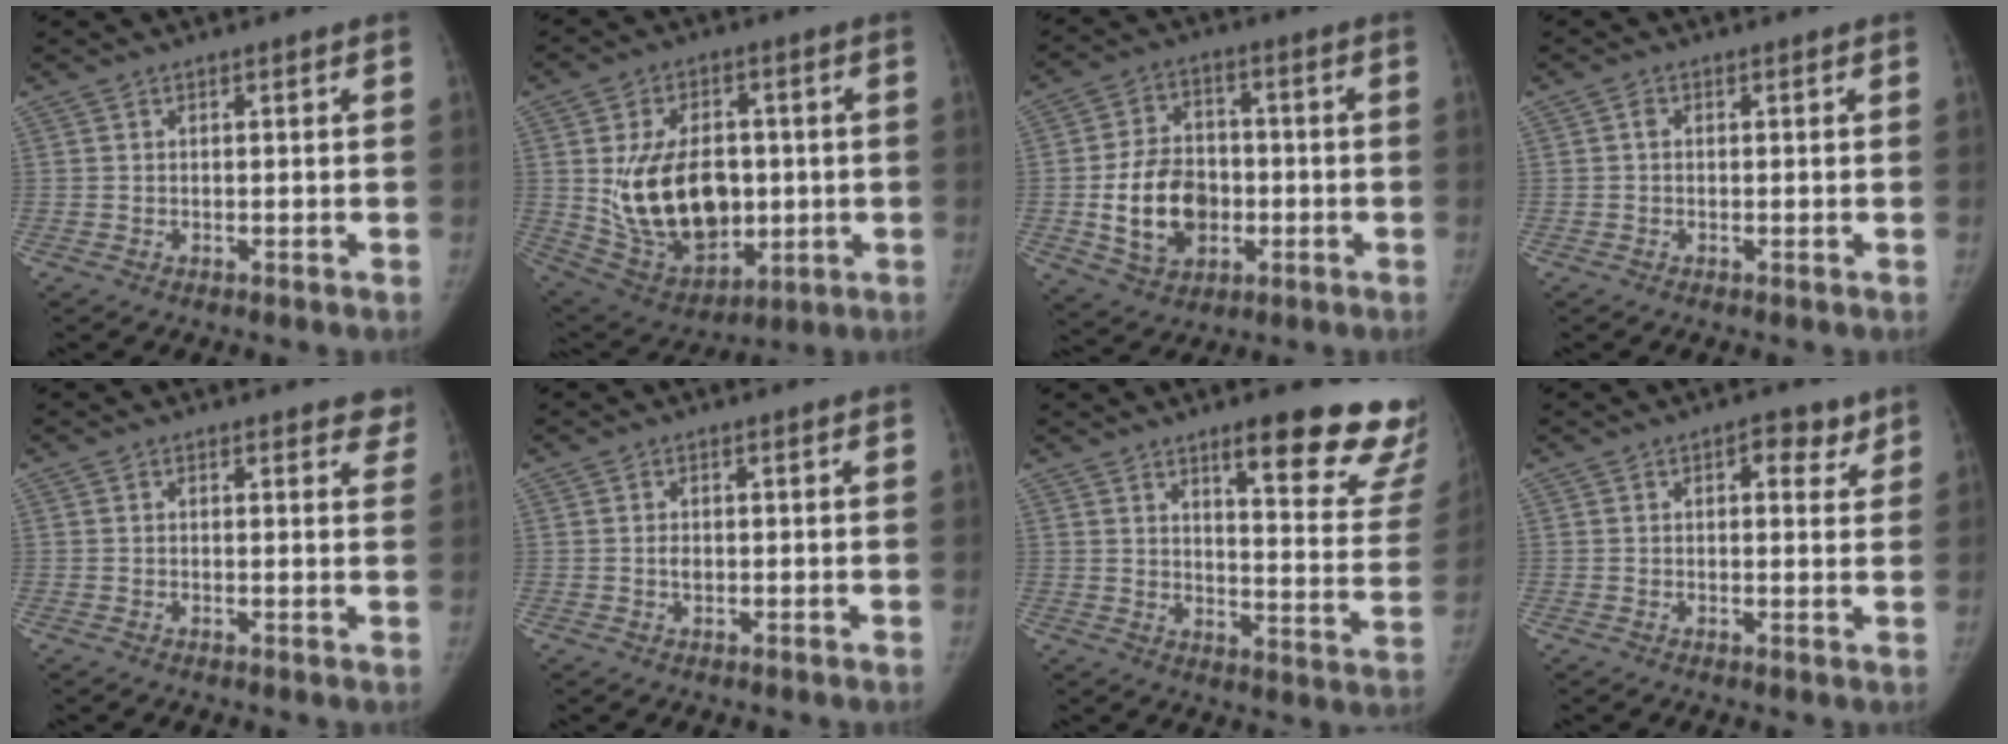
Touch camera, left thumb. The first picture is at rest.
{"total": 19.8, "force": [-0.1, 13.3, 14.7], "torque": [-0.208, -0.008, 0.026]}
{"total": 13.7, "force": [-2.4, 10.1, 8.9], "torque": [-0.126, 0.013, -0.035]}
{"total": 1.0, "force": [0.1, 0.8, 0.6], "torque": [-0.007, 0.002, -0.003]}
{"total": 4.3, "force": [3.8, 1.9, 0.8], "torque": [0.032, -0.017, 0.019]}
{"total": 1.3, "force": [-0.1, 0.9, 0.9], "torque": [-0.012, 0.001, 0.000]}
{"total": 21.4, "force": [14.7, 5.2, 14.6], "torque": [-0.143, -0.087, 0.182]}
{"total": 4.4, "force": [2.4, 2.3, 2.9], "torque": [-0.011, -0.007, 0.025]}